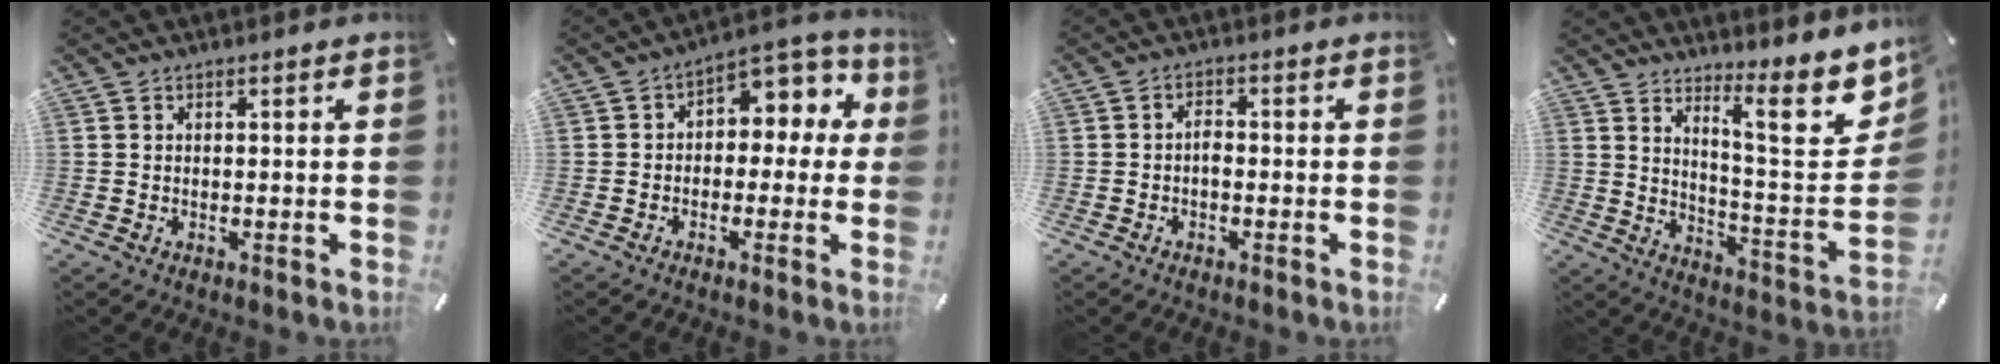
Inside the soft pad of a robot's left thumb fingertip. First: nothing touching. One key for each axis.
{"total": 7.1, "fx": 1.5, "fy": 5.2, "fz": 4.5, "tx": -0.060, "ty": -0.008, "tz": 0.022}
{"total": 1.9, "fx": -0.7, "fy": 1.0, "fz": 1.5, "tx": -0.031, "ty": 0.005, "tz": -0.015}
{"total": 14.6, "fx": 9.9, "fy": 4.2, "fz": 9.8, "tx": -0.127, "ty": -0.091, "tz": 0.159}